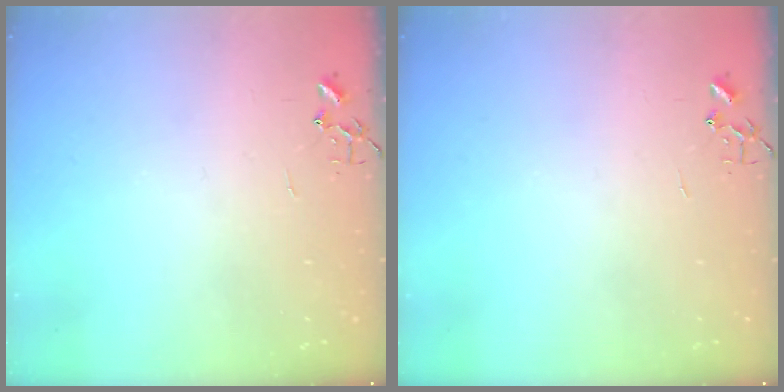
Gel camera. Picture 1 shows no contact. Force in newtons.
{"total": 0.0}